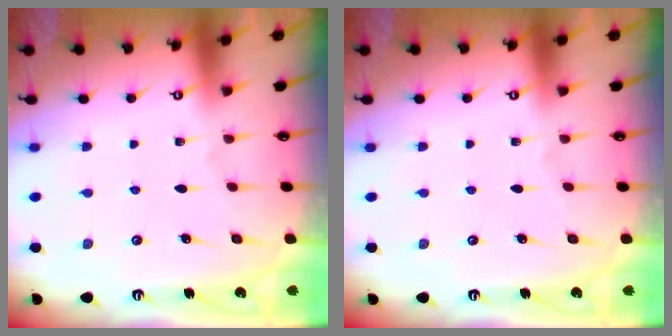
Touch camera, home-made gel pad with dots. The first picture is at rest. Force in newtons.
{"total": 0.0}